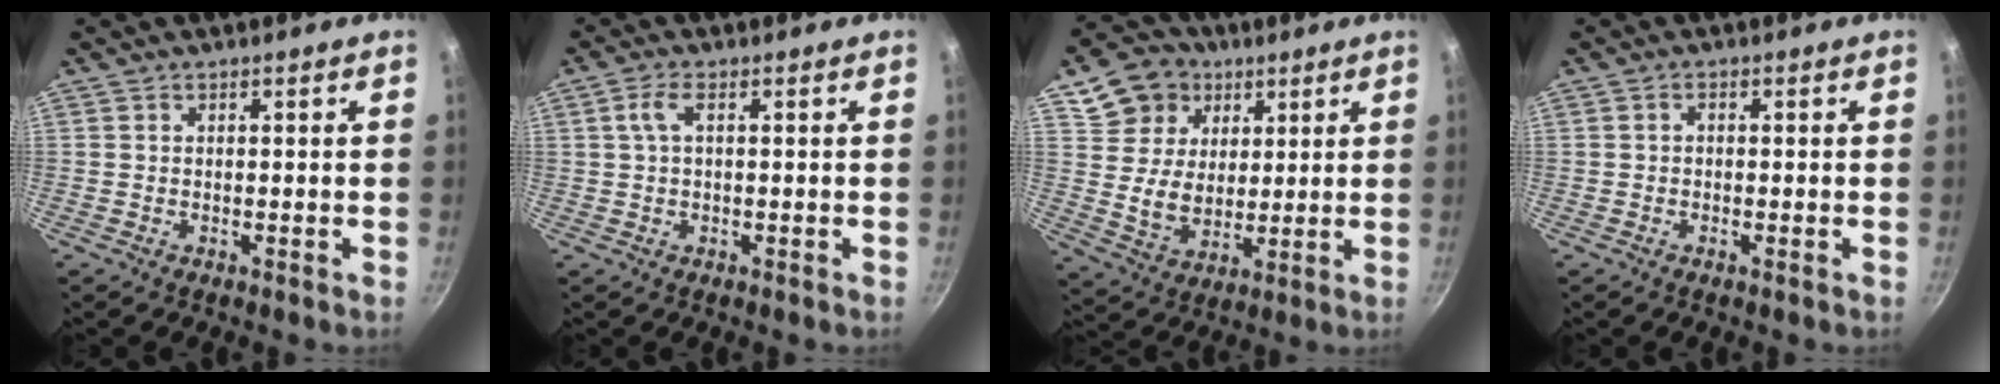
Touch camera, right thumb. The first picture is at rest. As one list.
[{"total": 3.1, "force": [0.6, 1.3, 2.8], "torque": [-0.063, 0.009, 0.011]}, {"total": 13.4, "force": [5.9, 10.8, 5.4], "torque": [-0.066, -0.013, 0.105]}, {"total": 1.0, "force": [-0.2, 0.5, 0.8], "torque": [-0.020, 0.005, -0.009]}]